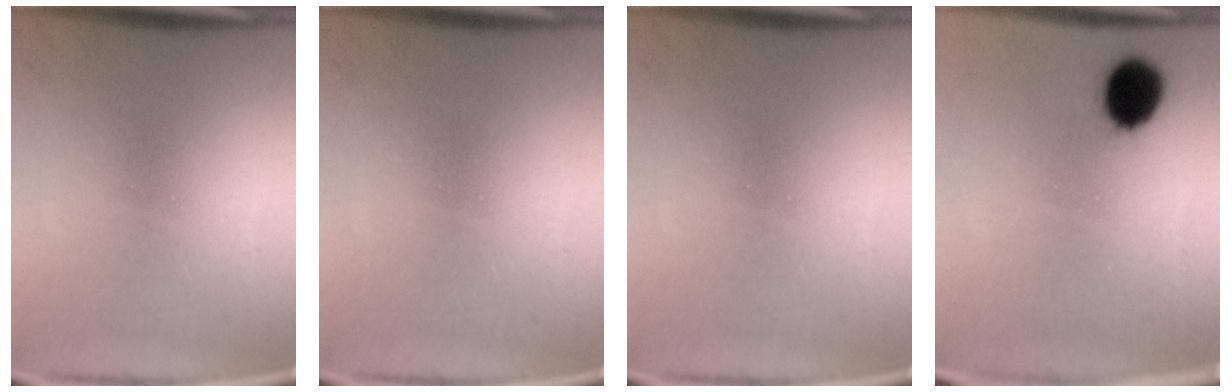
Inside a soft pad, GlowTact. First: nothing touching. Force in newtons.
{"total": 0.0}
{"total": 0.0}
{"total": 9.5}